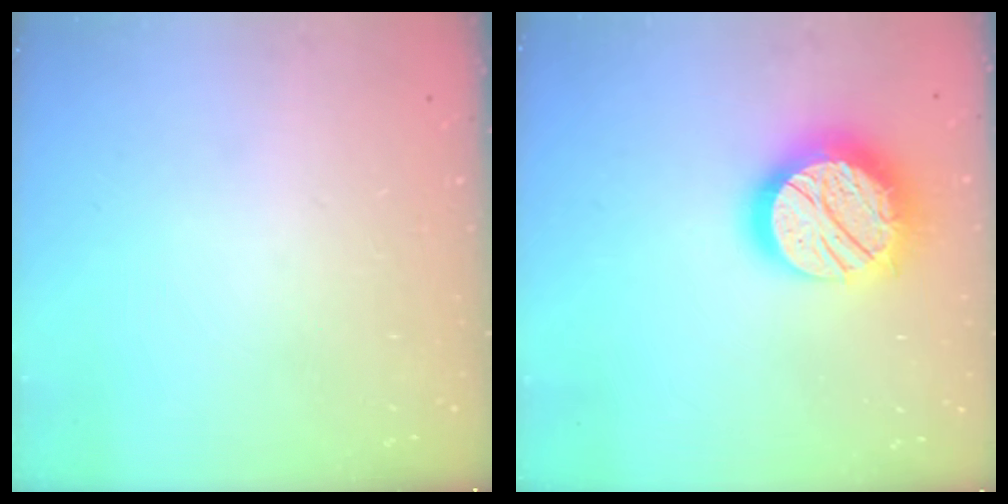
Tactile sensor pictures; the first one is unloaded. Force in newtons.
{"total": 20.0, "press": 19.9, "slide": 1.5}